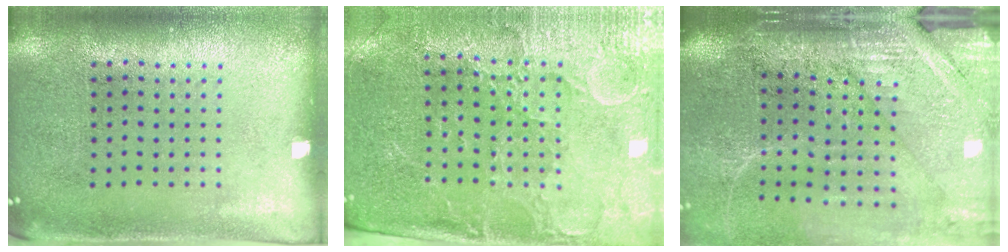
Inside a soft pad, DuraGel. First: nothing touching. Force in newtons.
{"total": 3.3, "press": 3.1, "slide": 1.1}
{"total": 4.3, "press": 3.7, "slide": 2.2}